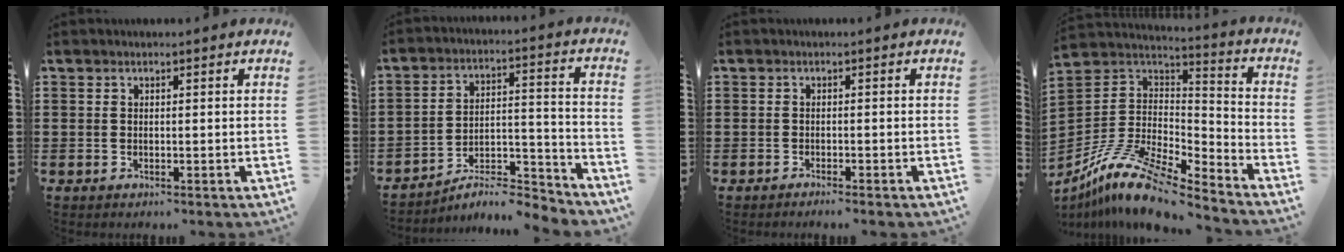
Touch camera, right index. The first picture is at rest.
{"total": 7.1, "force": [-6.6, 1.3, 2.5], "torque": [-0.030, 0.010, -0.126]}
{"total": 0.9, "force": [-0.9, -0.2, 0.3], "torque": [-0.005, -0.001, -0.017]}
{"total": 12.1, "force": [-9.3, 3.6, 6.9], "torque": [-0.152, 0.016, -0.181]}